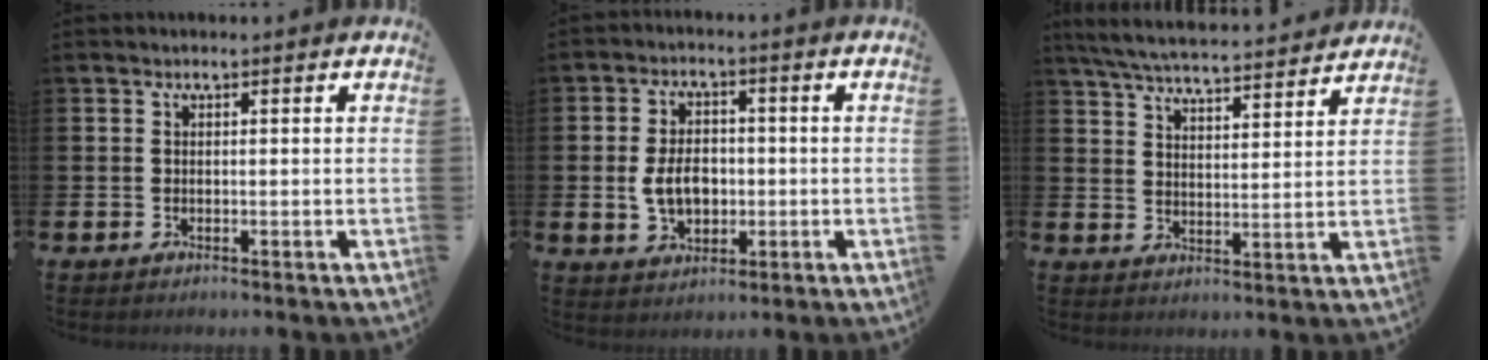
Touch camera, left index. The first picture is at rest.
{"total": 5.6, "force": [-0.5, 4.0, 4.0], "torque": [-0.074, 0.006, -0.015]}
{"total": 6.4, "force": [6.2, 0.6, 1.5], "torque": [-0.056, -0.039, 0.109]}